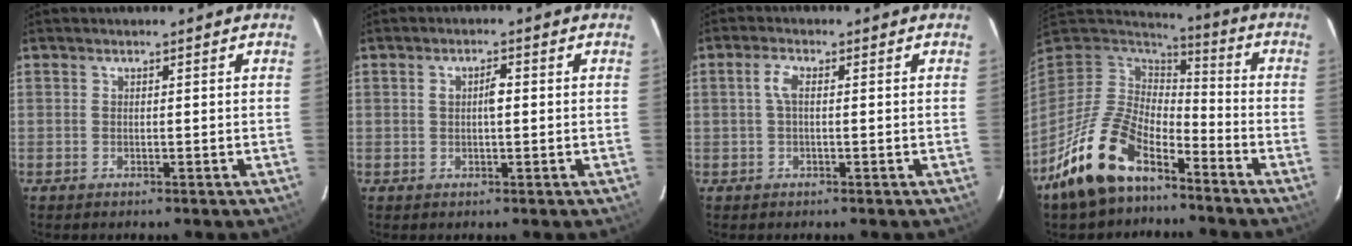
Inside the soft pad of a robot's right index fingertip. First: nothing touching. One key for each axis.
{"total": 2.4, "fx": 0.2, "fy": 0.9, "fz": 2.2, "tx": -0.041, "ty": 0.007, "tz": 0.004}
{"total": 2.6, "fx": 0.2, "fy": 0.9, "fz": 2.4, "tx": -0.051, "ty": 0.008, "tz": 0.003}
{"total": 16.3, "fx": -10.6, "fy": 7.6, "fz": 9.8, "tx": -0.206, "ty": -0.012, "tz": -0.198}